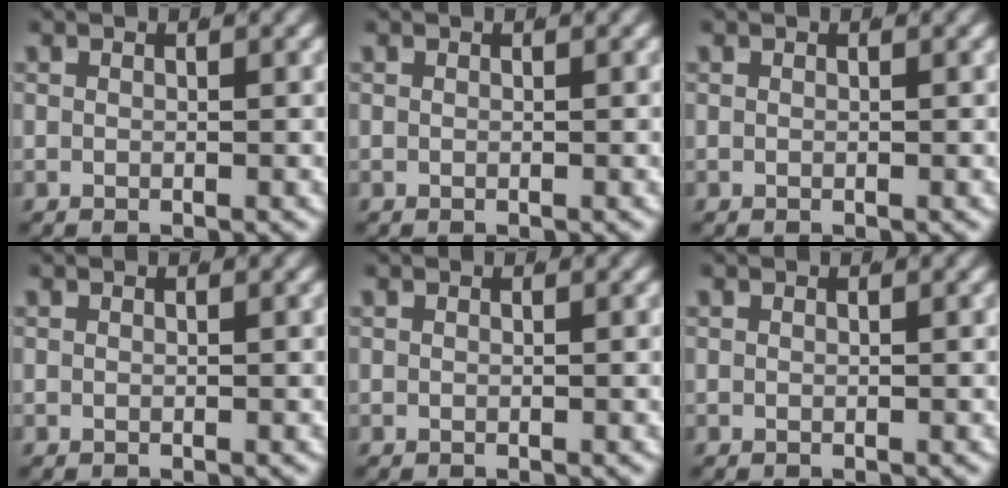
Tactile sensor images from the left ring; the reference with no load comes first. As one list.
[{"total": 0.0}, {"total": 0.0}, {"total": 0.0}, {"total": 0.0}, {"total": 0.0}]